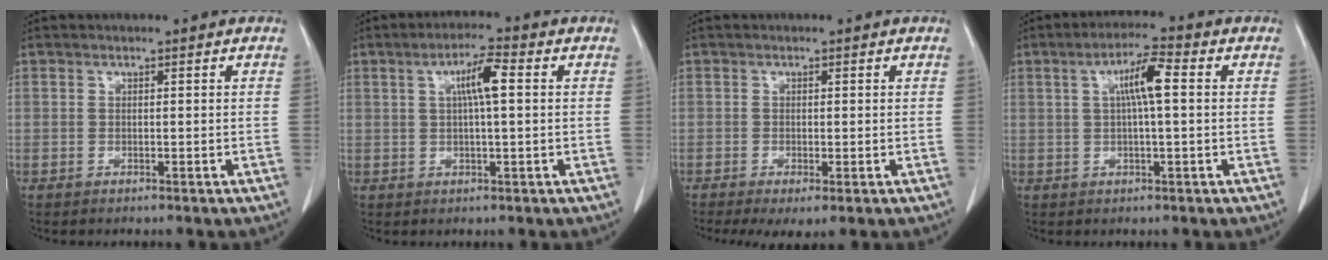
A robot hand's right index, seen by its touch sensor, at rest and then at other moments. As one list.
[{"total": 5.3, "force": [1.2, 0.5, 5.2], "torque": [-0.093, 0.009, 0.020]}, {"total": 3.7, "force": [-1.8, 1.1, 3.0], "torque": [-0.050, -0.012, -0.027]}, {"total": 6.0, "force": [1.2, 0.6, 5.9], "torque": [-0.106, 0.013, 0.019]}]